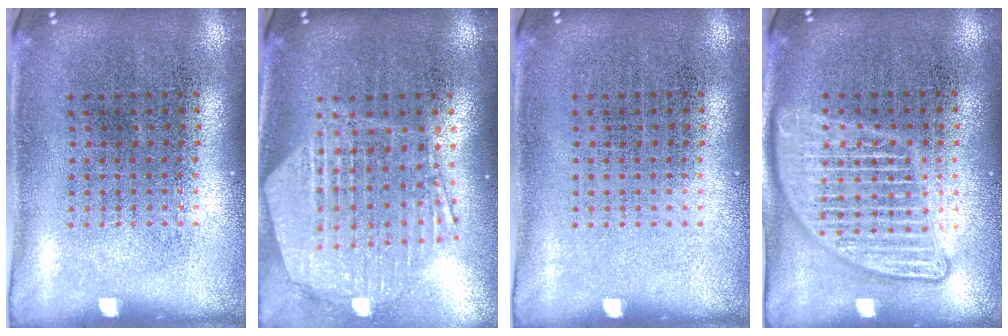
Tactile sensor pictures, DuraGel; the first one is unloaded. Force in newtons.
{"total": 1.7, "press": 1.6, "slide": 0.7}
{"total": 0.0}
{"total": 2.8, "press": 2.8, "slide": 0.2}